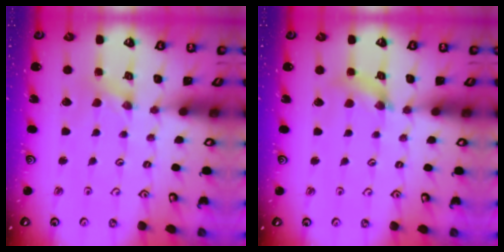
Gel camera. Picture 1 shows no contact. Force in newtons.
{"total": 5.5, "press": 5.5, "slide": 0.6}